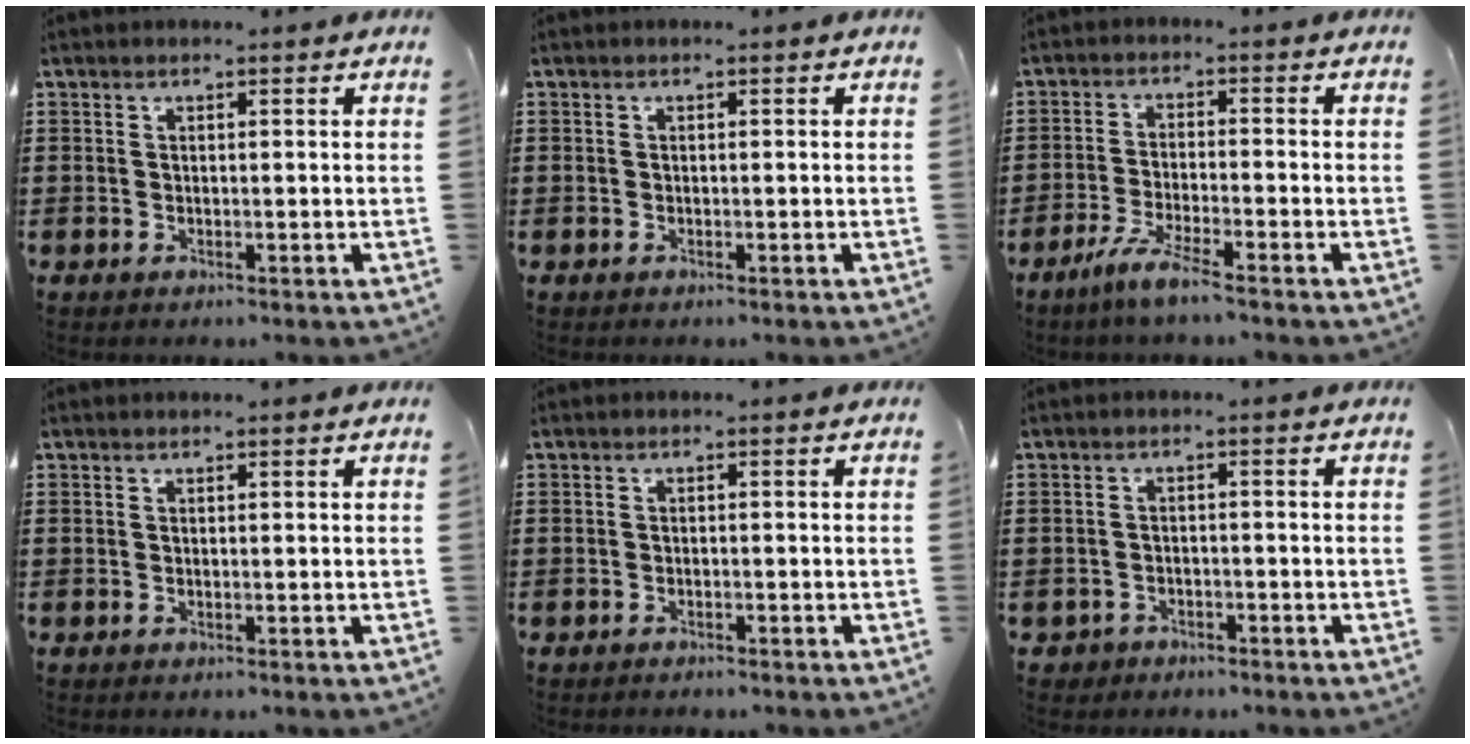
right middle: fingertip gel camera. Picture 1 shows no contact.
{"total": 0.6, "force": [-0.3, 0.5, 0.0], "torque": [0.000, 0.004, -0.007]}
{"total": 5.0, "force": [-3.9, 0.0, 3.2], "torque": [-0.072, -0.012, -0.073]}
{"total": 0.0}
{"total": 1.2, "force": [-1.0, 0.5, 0.0], "torque": [-0.001, 0.004, -0.024]}
{"total": 2.1, "force": [-1.8, 1.0, -0.1], "torque": [-0.006, 0.000, -0.042]}